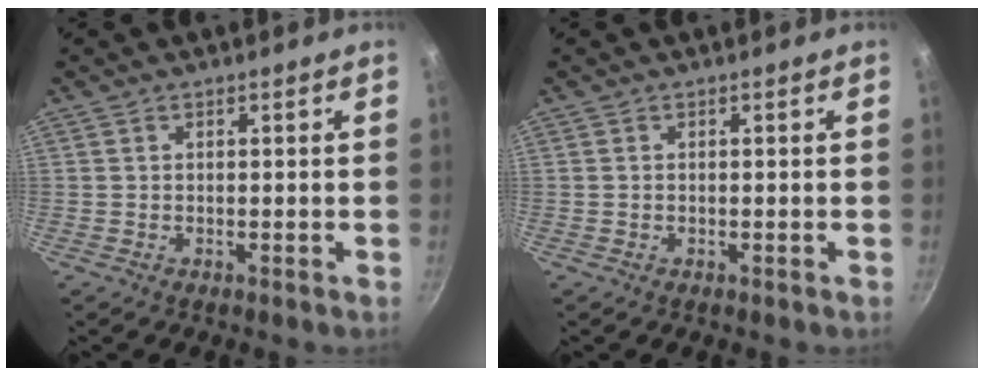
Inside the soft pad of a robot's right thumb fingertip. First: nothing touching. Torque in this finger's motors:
{"motor_torque": [-0.23, -0.17, -0.33, -0.01, -0.04]}